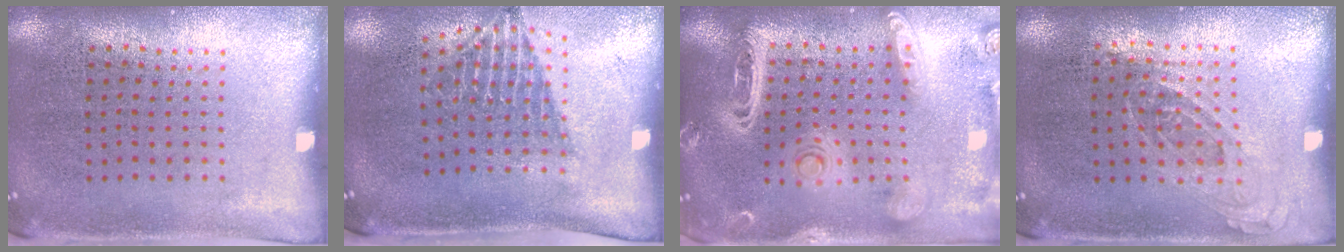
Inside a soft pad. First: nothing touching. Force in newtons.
{"total": 1.5, "press": 1.1, "slide": 1.0}
{"total": 3.0, "press": 2.5, "slide": 1.5}
{"total": 0.7, "press": 0.7, "slide": 0.3}